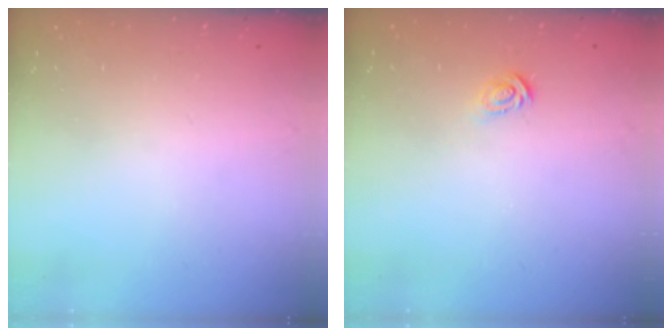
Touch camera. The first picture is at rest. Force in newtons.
{"total": 2.9, "press": 2.9, "slide": 0.2}